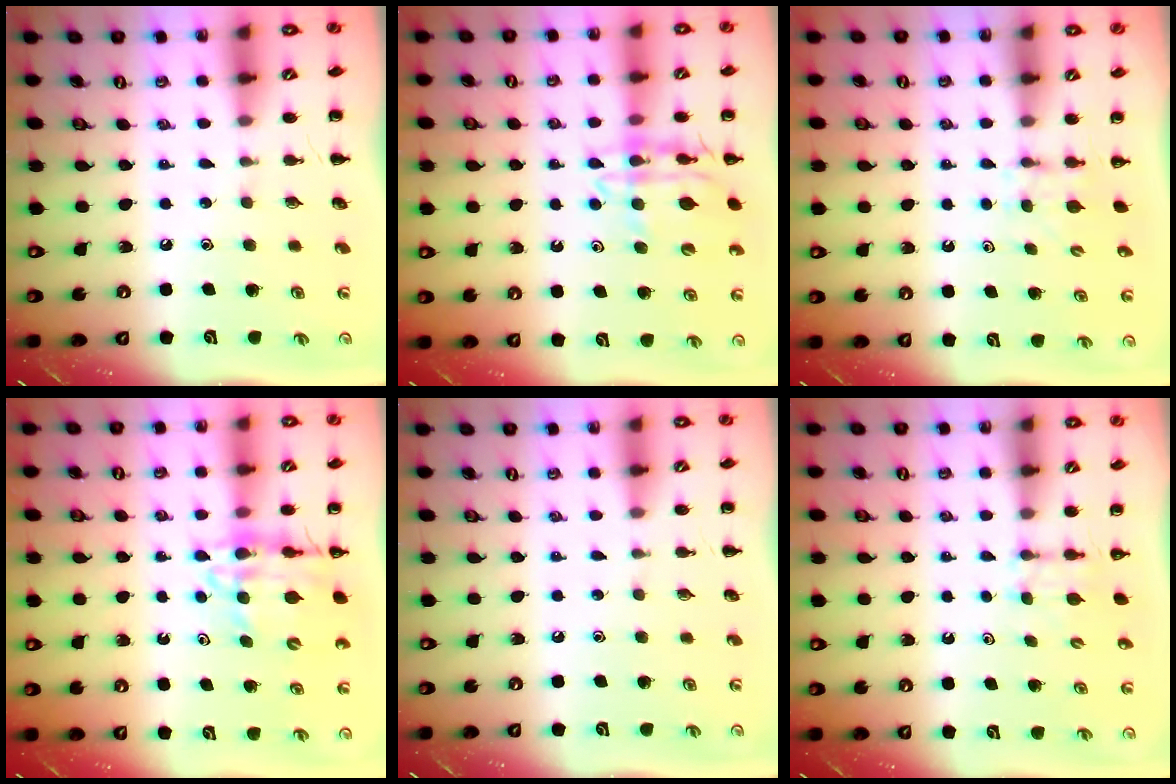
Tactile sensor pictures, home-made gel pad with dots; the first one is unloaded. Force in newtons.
{"total": 12.2, "press": 11.9, "slide": 3.0}
{"total": 3.5, "press": 3.2, "slide": 1.4}
{"total": 11.6, "press": 11.1, "slide": 3.3}
{"total": 0.0}
{"total": 2.7, "press": 2.5, "slide": 1.1}